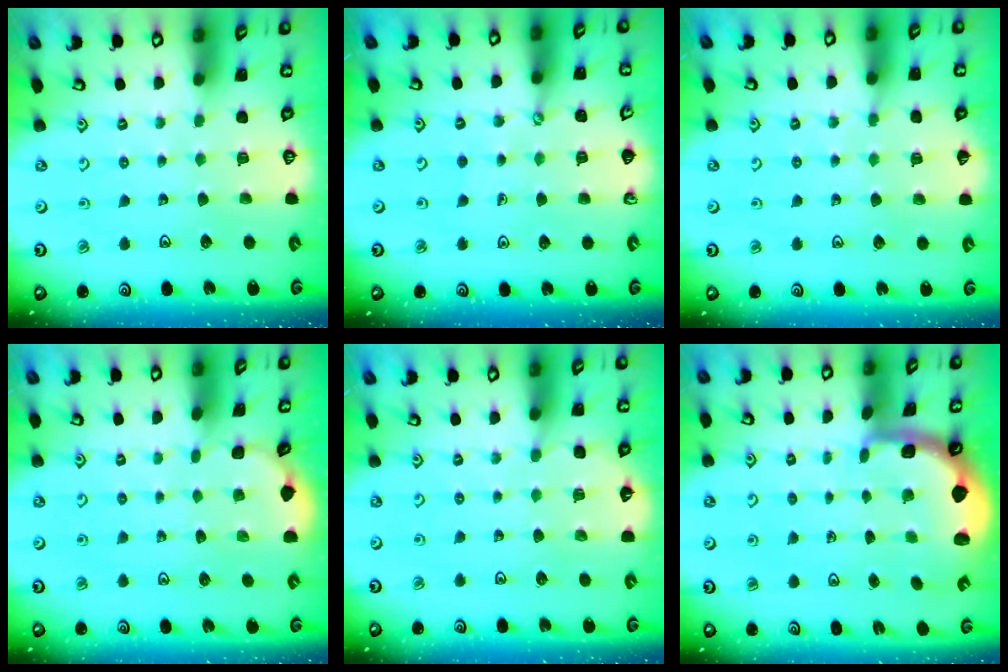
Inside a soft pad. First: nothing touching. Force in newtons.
{"total": 1.6, "press": 1.6, "slide": 0.1}
{"total": 5.3, "press": 5.3, "slide": 0.7}
{"total": 1.3, "press": 1.3, "slide": 0.1}
{"total": 6.9, "press": 6.6, "slide": 1.9}
{"total": 2.4, "press": 2.1, "slide": 1.2}